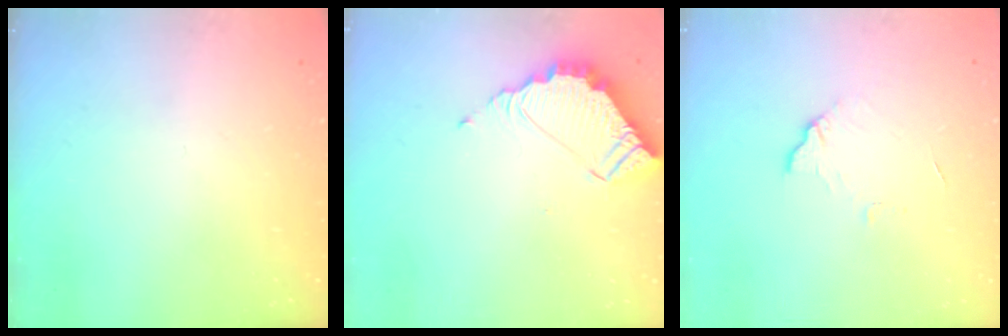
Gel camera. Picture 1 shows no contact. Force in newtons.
{"total": 6.3, "press": 6.3, "slide": 0.3}
{"total": 4.8, "press": 4.8, "slide": 0.4}